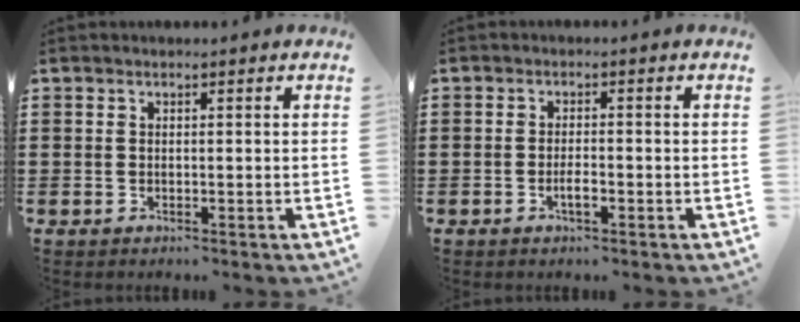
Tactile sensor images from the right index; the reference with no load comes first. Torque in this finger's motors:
{"motor_torque": [2.14, 0.00, 0.19, 0.07]}